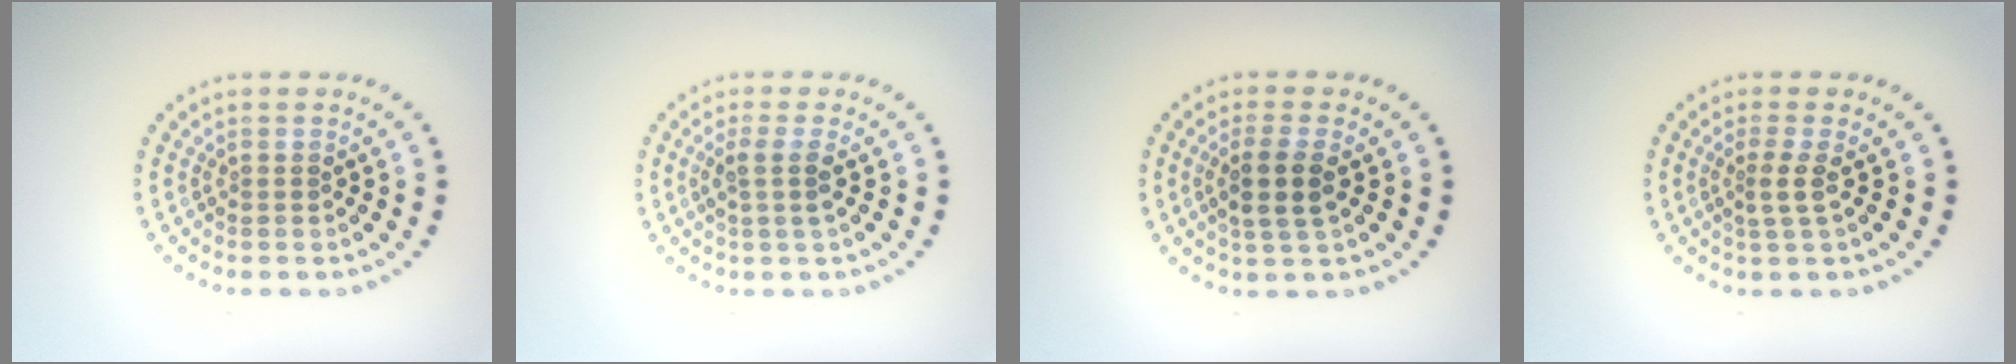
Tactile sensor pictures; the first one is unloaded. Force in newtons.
{"total": 1.9, "press": 1.5, "slide": 1.1}
{"total": 2.8, "press": 2.5, "slide": 1.1}
{"total": 1.7, "press": 1.1, "slide": 1.3}